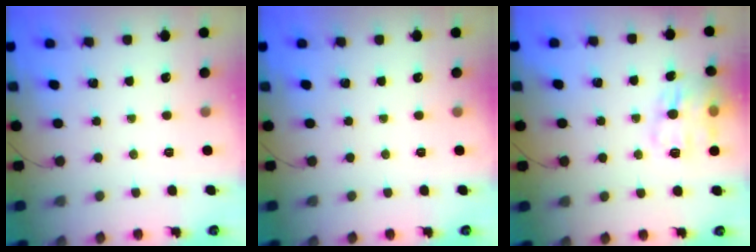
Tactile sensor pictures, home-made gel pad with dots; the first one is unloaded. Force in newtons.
{"total": 0.0}
{"total": 13.0, "press": 12.9, "slide": 1.2}